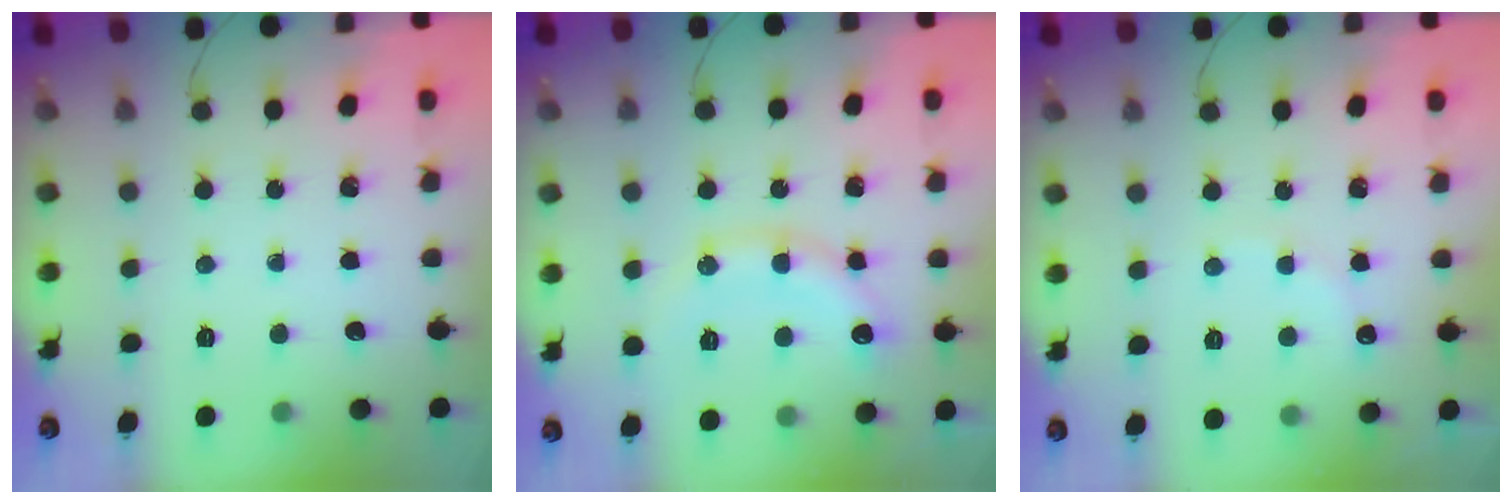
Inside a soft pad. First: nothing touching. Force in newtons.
{"total": 13.4, "press": 13.3, "slide": 1.3}
{"total": 7.4, "press": 7.2, "slide": 1.7}